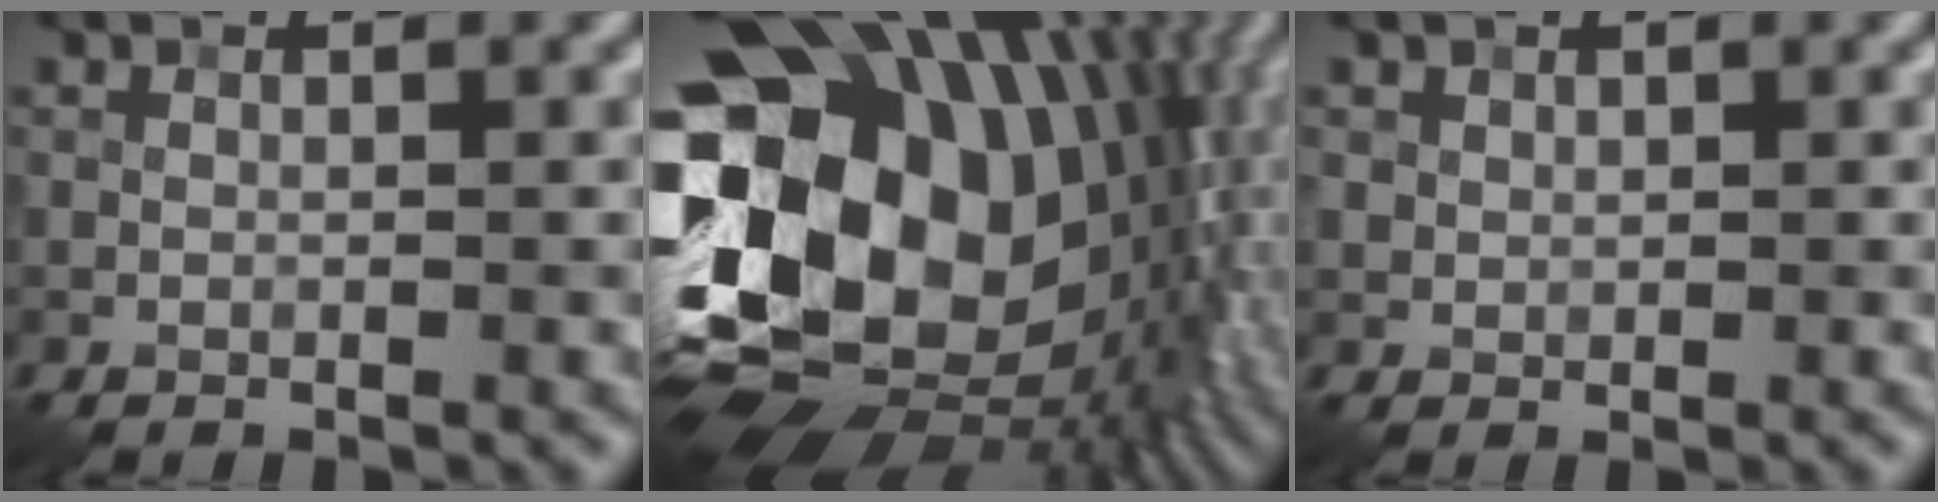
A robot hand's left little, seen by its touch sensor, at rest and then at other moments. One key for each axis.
{"total": 22.2, "fx": 2.1, "fy": 16.5, "fz": 14.7, "tx": -0.298, "ty": -0.021, "tz": 0.053}
{"total": 1.0, "fx": 0.5, "fy": 0.8, "fz": 0.1, "tx": 0.002, "ty": -0.005, "tz": 0.014}